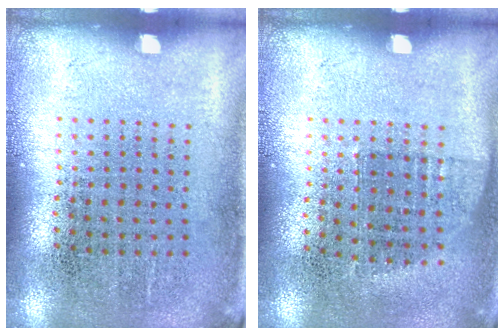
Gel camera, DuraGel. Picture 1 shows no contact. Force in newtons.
{"total": 0.7, "press": 0.6, "slide": 0.4}